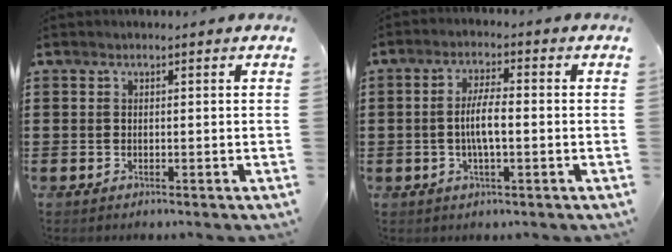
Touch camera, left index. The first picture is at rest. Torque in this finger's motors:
{"motor_torque": [1.26, 0.11, 0.23, 0.08]}